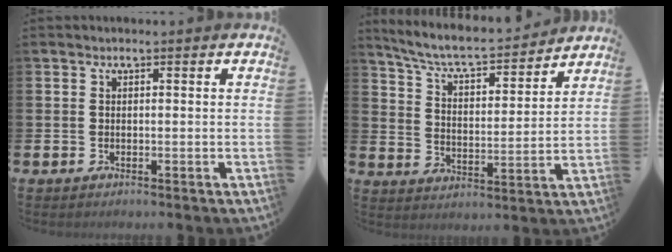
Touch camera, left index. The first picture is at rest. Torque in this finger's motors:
{"motor_torque": [0.84, -0.80, 0.38, 0.13]}